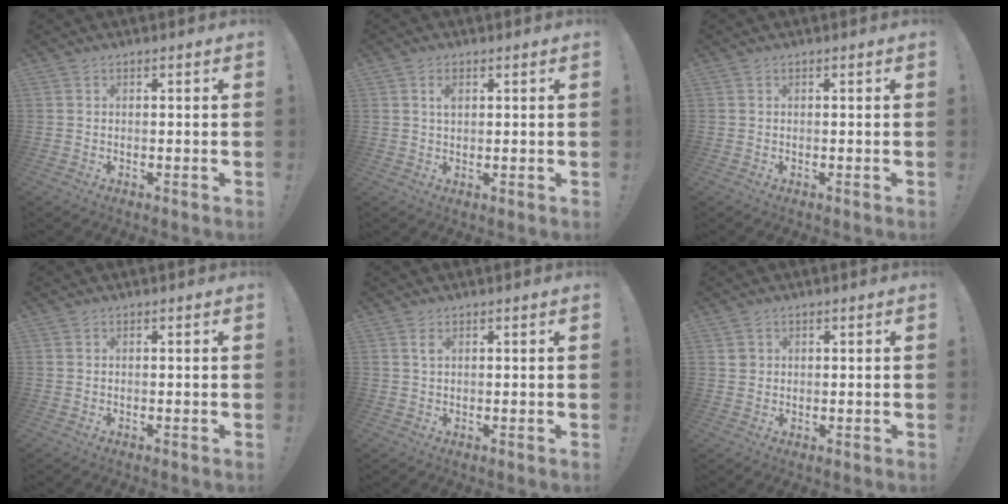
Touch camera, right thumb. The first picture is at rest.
{"total": 2.6, "force": [1.0, 1.5, 1.9], "torque": [-0.031, -0.001, 0.015]}
{"total": 0.0}
{"total": 0.0}
{"total": 1.6, "force": [0.7, 0.8, 1.2], "torque": [-0.018, 0.000, 0.011]}
{"total": 2.2, "force": [1.1, 1.8, 0.4], "torque": [0.006, -0.007, 0.020]}